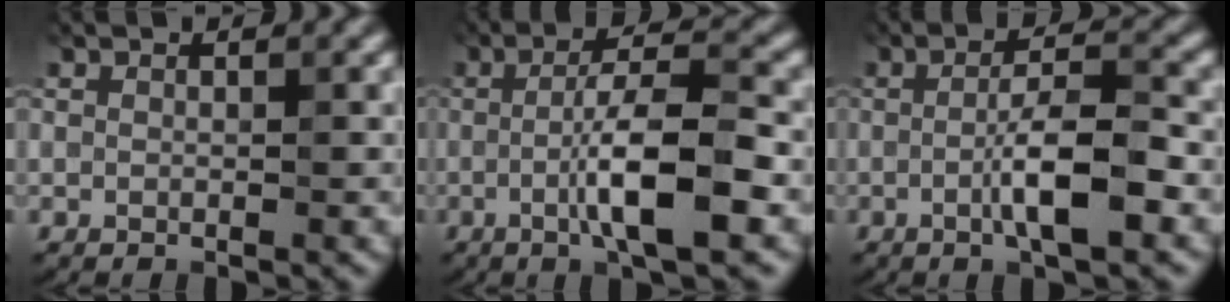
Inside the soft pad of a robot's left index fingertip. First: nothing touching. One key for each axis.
{"total": 6.9, "fx": -1.8, "fy": 0.9, "fz": 6.5, "tx": -0.113, "ty": 0.015, "tz": -0.038}
{"total": 5.1, "fx": -1.4, "fy": 0.7, "fz": 4.8, "tx": -0.087, "ty": 0.012, "tz": -0.029}